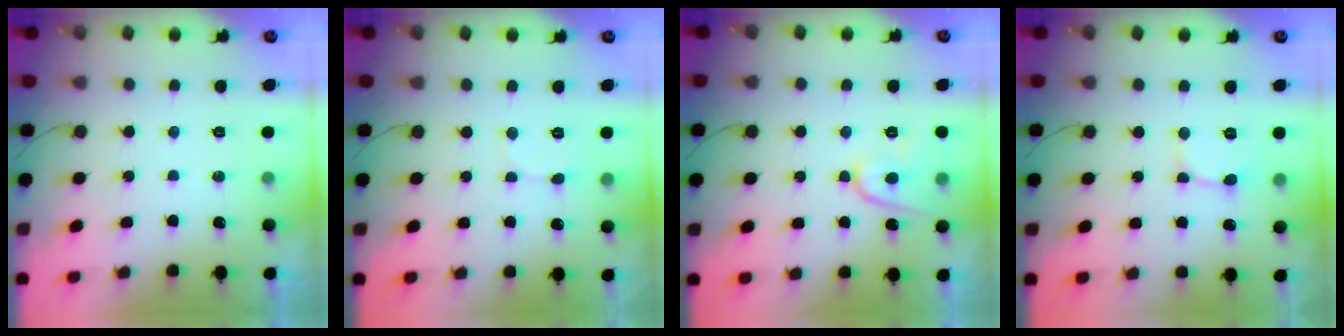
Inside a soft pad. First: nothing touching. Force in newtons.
{"total": 2.4, "press": 2.4, "slide": 0.2}
{"total": 9.5, "press": 9.4, "slide": 1.0}
{"total": 2.9, "press": 2.9, "slide": 0.2}